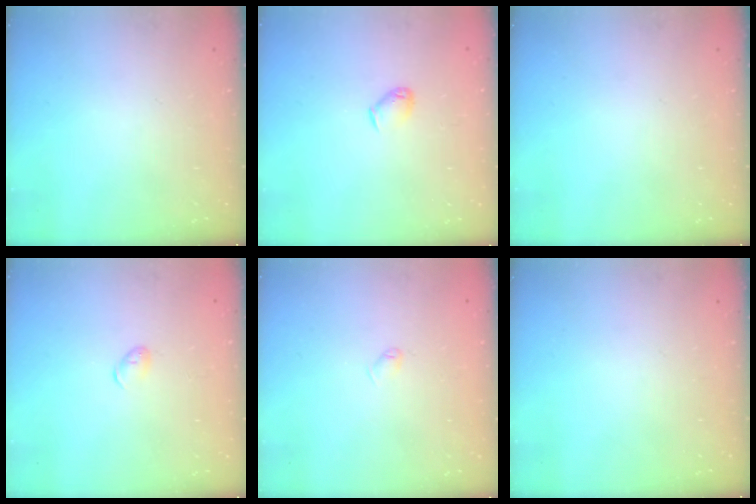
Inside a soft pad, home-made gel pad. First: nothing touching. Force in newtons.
{"total": 3.8, "press": 3.7, "slide": 0.7}
{"total": 0.0}
{"total": 5.7, "press": 5.6, "slide": 0.9}
{"total": 3.5, "press": 3.5, "slide": 0.5}
{"total": 0.0}